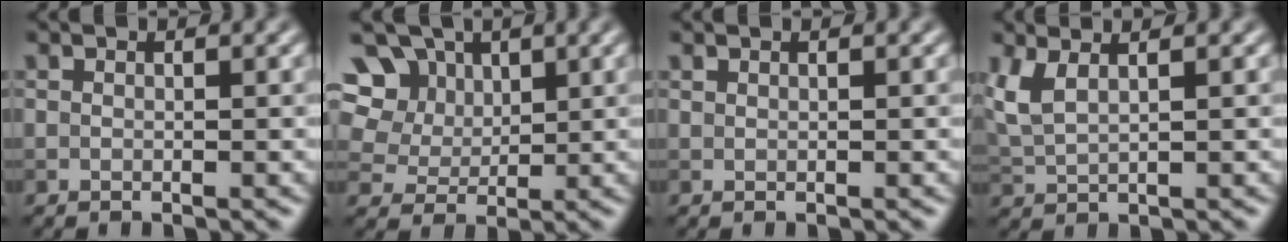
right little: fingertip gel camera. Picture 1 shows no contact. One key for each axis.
{"total": 12.8, "fx": 6.1, "fy": 9.8, "fz": 5.7, "tx": -0.141, "ty": 0.038, "tz": 0.097}
{"total": 0.0}
{"total": 2.9, "fx": 1.6, "fy": 1.1, "fz": 2.2, "tx": -0.062, "ty": 0.005, "tz": 0.038}